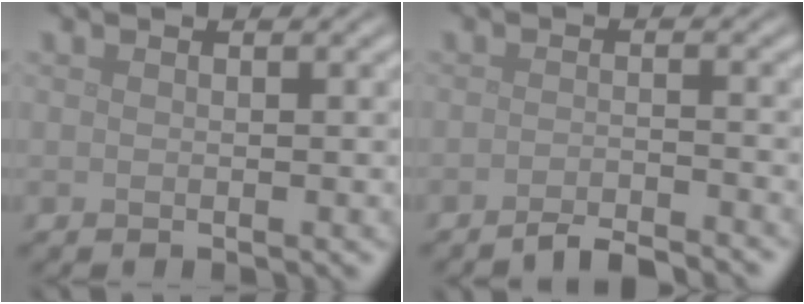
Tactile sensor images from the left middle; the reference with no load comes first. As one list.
[{"total": 2.5, "force": [-2.3, 0.4, 1.1], "torque": [-0.013, 0.000, -0.045]}]